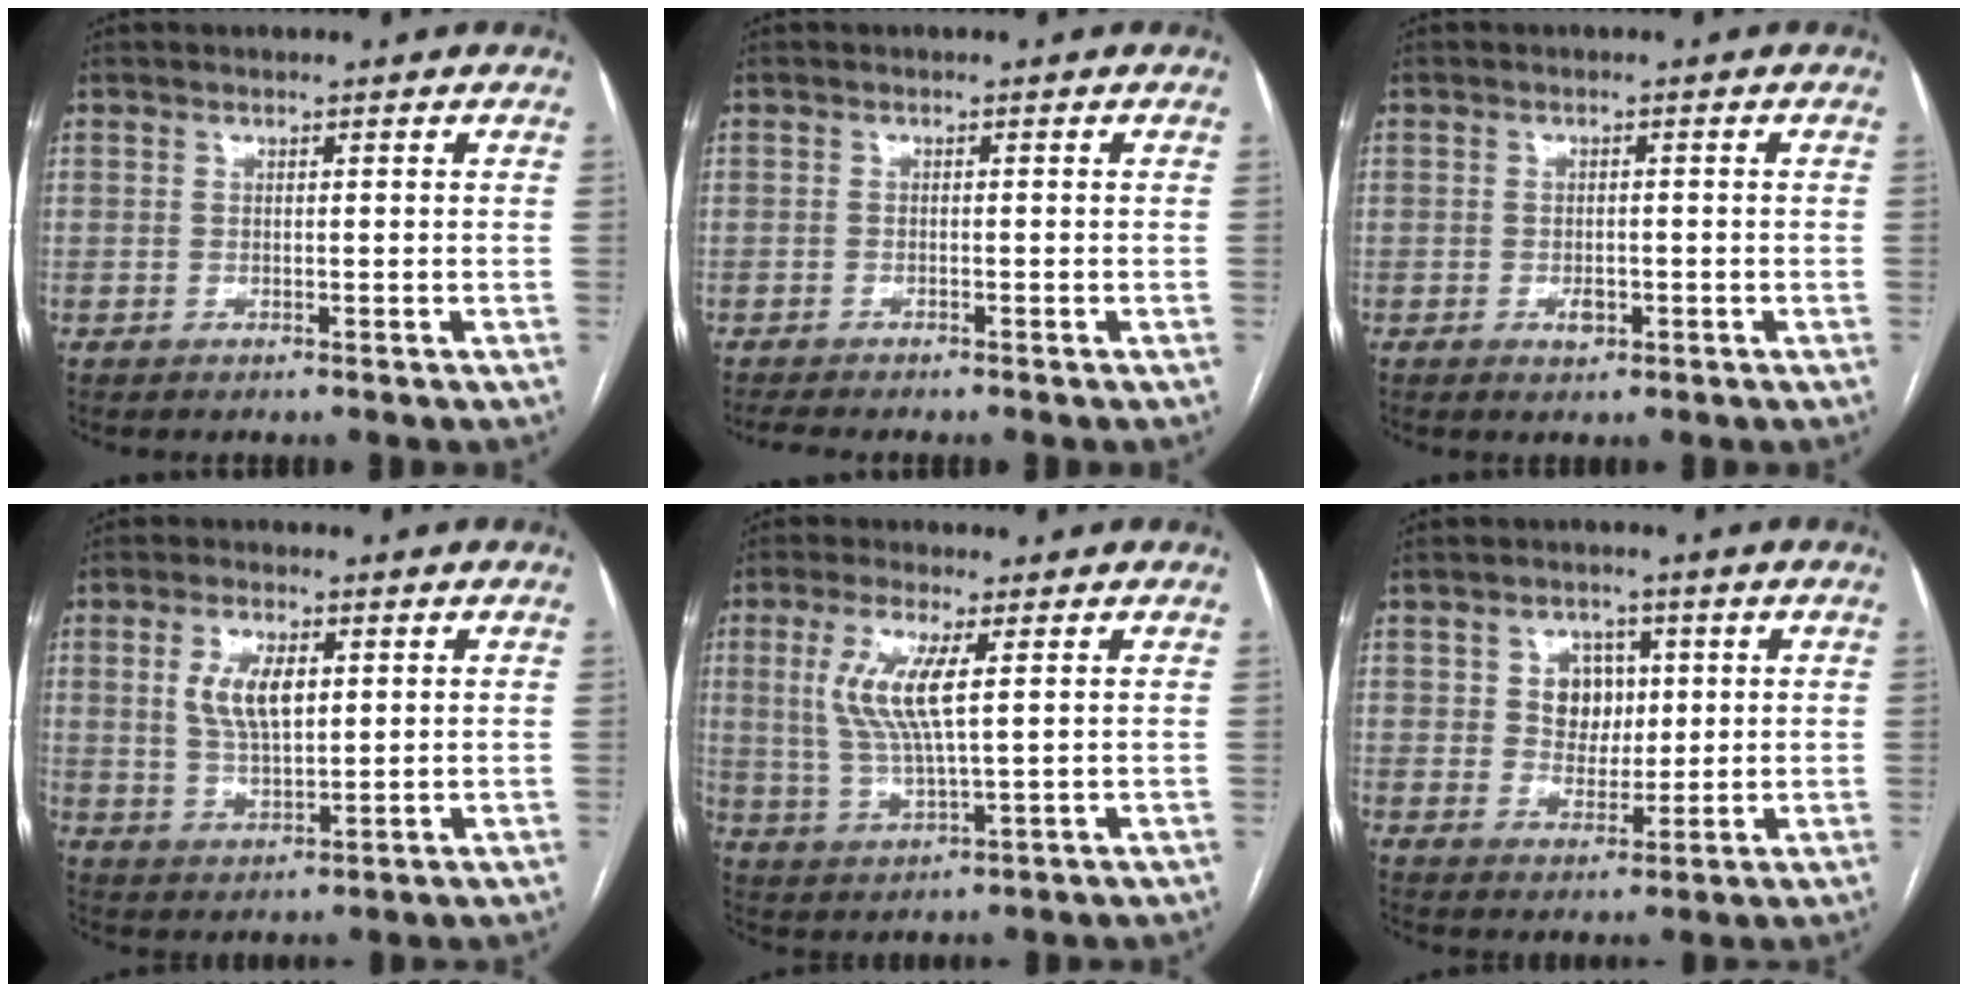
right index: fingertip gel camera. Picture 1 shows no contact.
{"total": 3.0, "force": [-2.7, 0.0, 1.4], "torque": [-0.016, -0.004, -0.041]}
{"total": 2.0, "force": [-0.8, 1.2, 1.4], "torque": [-0.023, 0.002, -0.008]}
{"total": 6.9, "force": [1.9, 2.9, 6.0], "torque": [-0.120, 0.002, 0.043]}
{"total": 8.6, "force": [2.3, 1.3, 8.1], "torque": [-0.182, -0.002, 0.050]}
{"total": 5.7, "force": [1.5, 4.5, 3.2], "torque": [-0.050, 0.010, 0.033]}